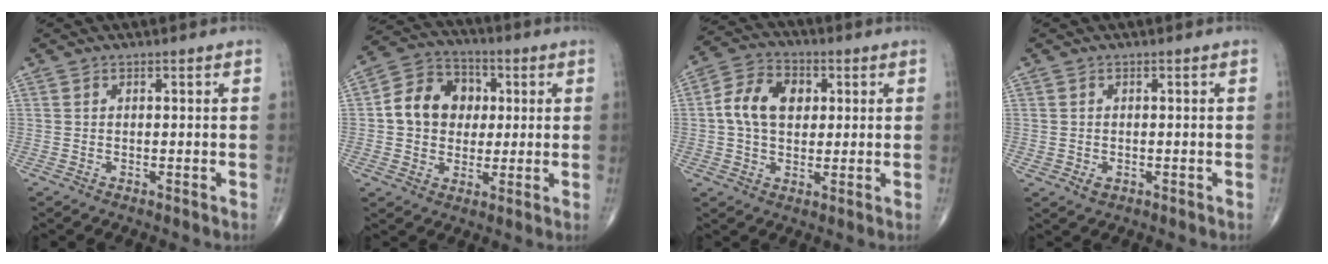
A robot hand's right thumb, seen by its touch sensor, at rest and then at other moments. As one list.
[{"total": 12.0, "force": [1.2, 9.9, 6.6], "torque": [-0.078, 0.020, 0.011]}, {"total": 10.1, "force": [1.4, 7.1, 7.1], "torque": [-0.113, 0.016, 0.017]}, {"total": 1.6, "force": [-0.4, 1.2, 1.0], "torque": [-0.011, 0.000, -0.001]}]